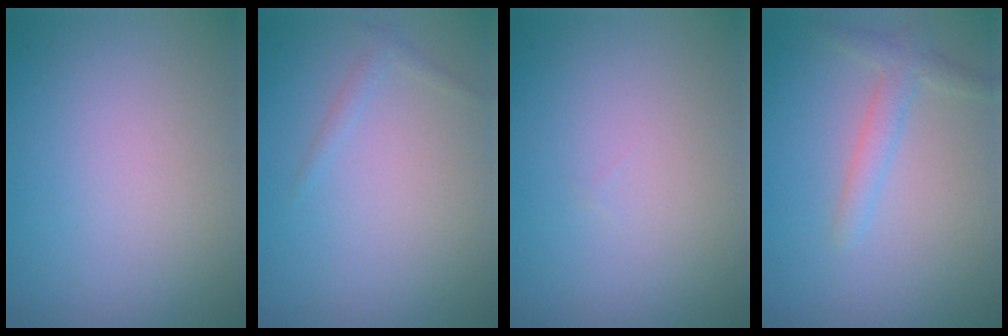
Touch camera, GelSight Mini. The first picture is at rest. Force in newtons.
{"total": 0.9, "press": 0.9, "slide": 0.1}
{"total": 0.0}
{"total": 2.2, "press": 2.2, "slide": 0.2}